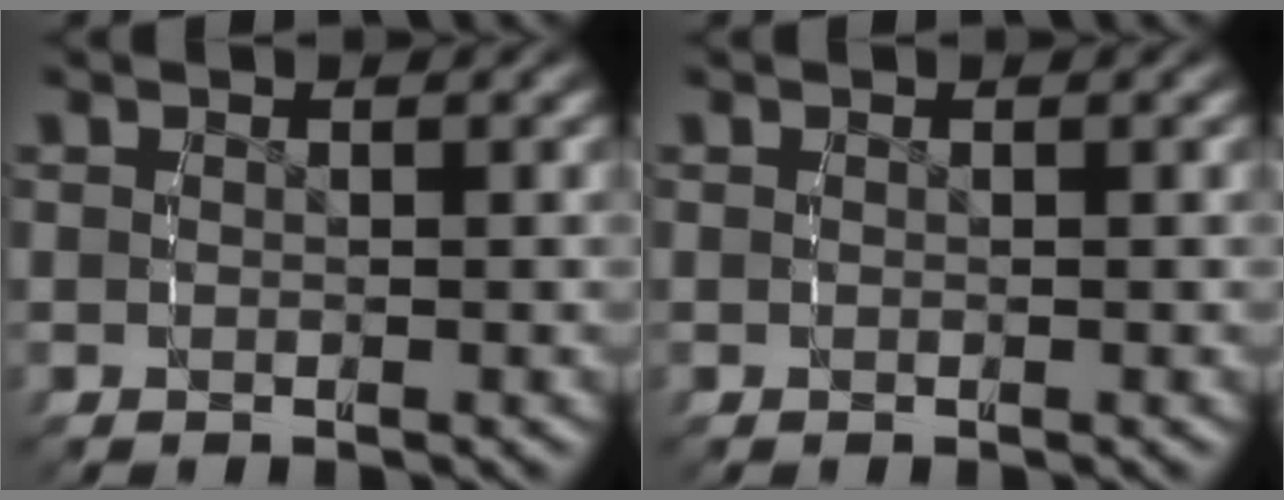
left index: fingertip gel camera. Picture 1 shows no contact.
{"total": 0.0}